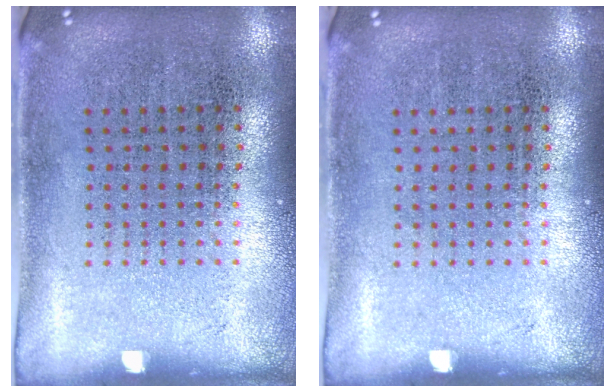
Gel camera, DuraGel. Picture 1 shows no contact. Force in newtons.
{"total": 0.0}